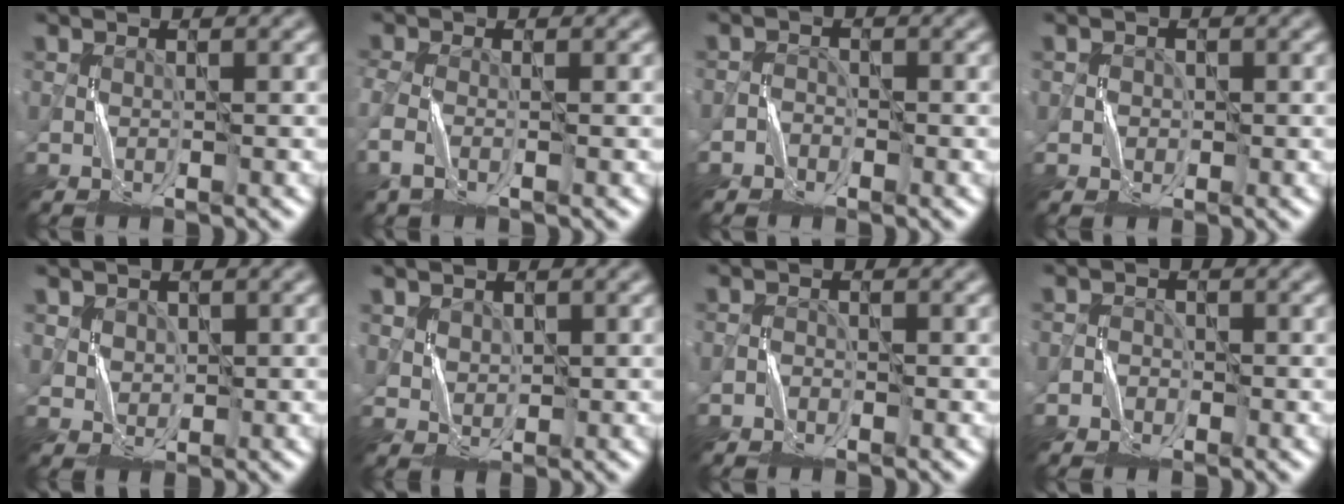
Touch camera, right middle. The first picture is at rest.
{"total": 2.7, "force": [-1.4, 1.4, 1.8], "torque": [-0.058, -0.008, -0.034]}
{"total": 1.5, "force": [-1.2, 1.0, -0.2], "torque": [0.011, 0.008, -0.022]}
{"total": 1.3, "force": [0.1, 1.3, -0.2], "torque": [0.003, -0.001, 0.000]}
{"total": 2.6, "force": [1.5, 2.1, 0.6], "torque": [-0.033, 0.001, 0.042]}
{"total": 1.8, "force": [1.1, 1.4, 0.3], "torque": [-0.016, 0.000, 0.026]}
{"total": 1.1, "force": [-0.9, 0.6, -0.1], "torque": [0.002, 0.006, -0.017]}
{"total": 1.4, "force": [-0.8, 1.1, -0.3], "torque": [0.018, 0.006, -0.015]}